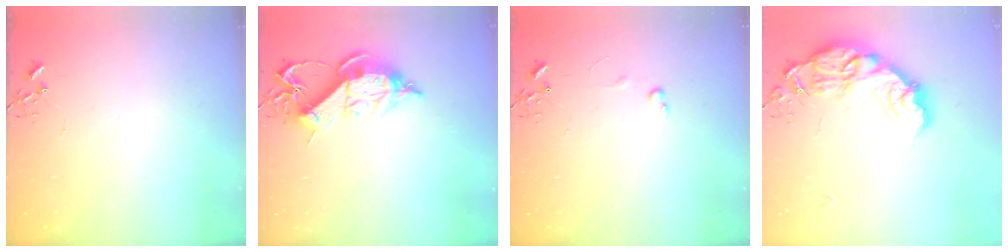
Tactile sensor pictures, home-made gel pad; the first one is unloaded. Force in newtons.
{"total": 14.4, "press": 14.4, "slide": 1.2}
{"total": 4.2, "press": 4.2, "slide": 0.6}
{"total": 18.2, "press": 18.2, "slide": 1.3}